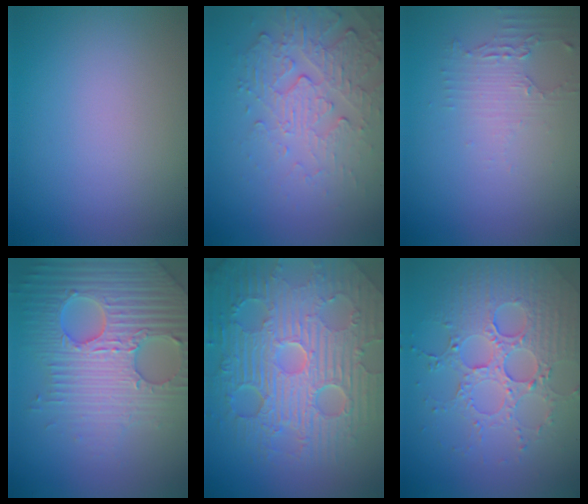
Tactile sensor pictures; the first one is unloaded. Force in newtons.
{"total": 5.2, "press": 3.5, "slide": 3.9}
{"total": 2.1, "press": 1.6, "slide": 1.4}
{"total": 7.3, "press": 7.0, "slide": 1.8}
{"total": 11.6, "press": 7.5, "slide": 8.9}
{"total": 5.1, "press": 4.6, "slide": 2.2}